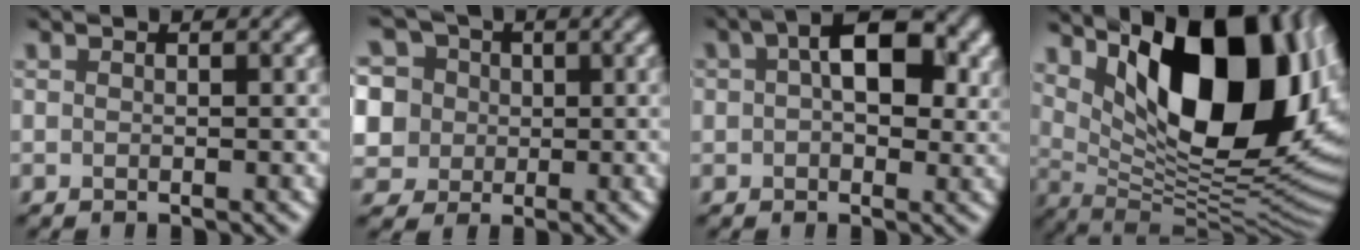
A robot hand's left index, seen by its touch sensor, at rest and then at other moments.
{"total": 11.3, "force": [4.1, 8.9, 5.6], "torque": [-0.130, 0.039, 0.042]}
{"total": 7.9, "force": [2.5, 4.6, 5.9], "torque": [-0.077, 0.014, 0.021]}
{"total": 16.9, "force": [5.7, 7.7, 13.9], "torque": [-0.192, -0.002, 0.094]}